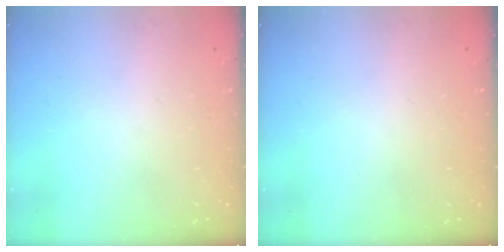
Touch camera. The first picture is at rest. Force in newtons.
{"total": 0.0}